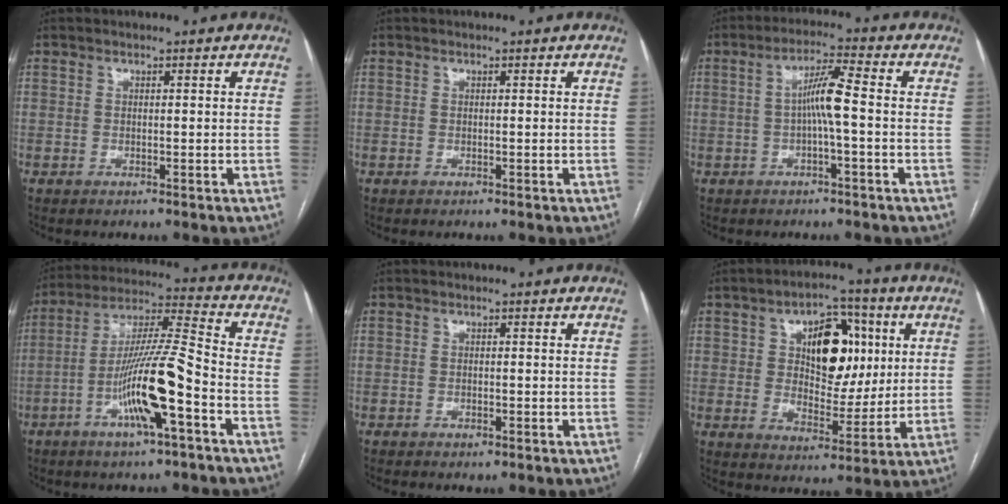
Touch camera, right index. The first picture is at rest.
{"total": 0.0}
{"total": 5.5, "force": [-0.5, 0.0, 5.5], "torque": [-0.100, 0.015, -0.008]}
{"total": 14.1, "force": [-5.3, 0.6, 13.1], "torque": [-0.248, 0.006, -0.097]}
{"total": 0.7, "force": [-0.4, 0.3, 0.4], "torque": [-0.007, 0.000, -0.002]}
{"total": 12.9, "force": [3.5, 7.1, 10.2], "torque": [-0.154, 0.021, 0.061]}